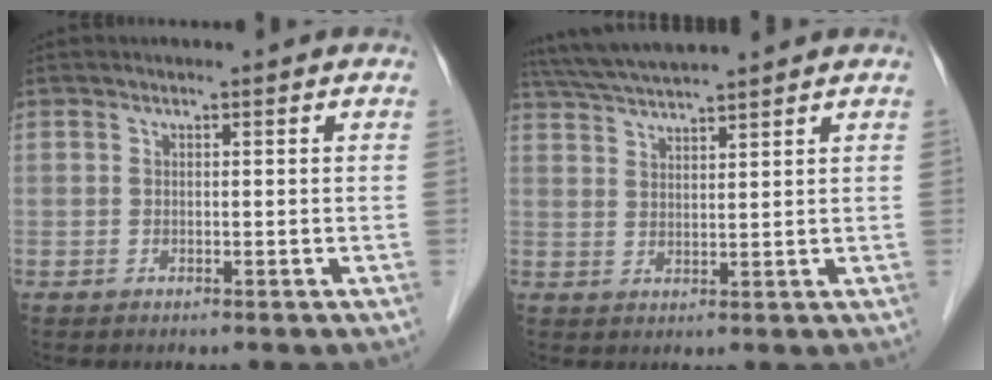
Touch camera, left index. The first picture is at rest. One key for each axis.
{"total": 8.0, "fx": 7.3, "fy": -0.6, "fz": 3.1, "tx": -0.061, "ty": 0.033, "tz": 0.129}